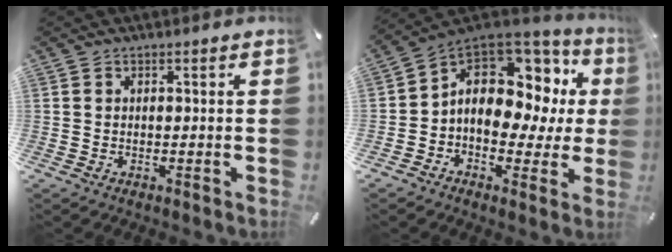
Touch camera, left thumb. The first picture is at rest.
{"total": 12.4, "force": [2.6, 9.1, 8.0], "torque": [-0.130, -0.026, 0.043]}